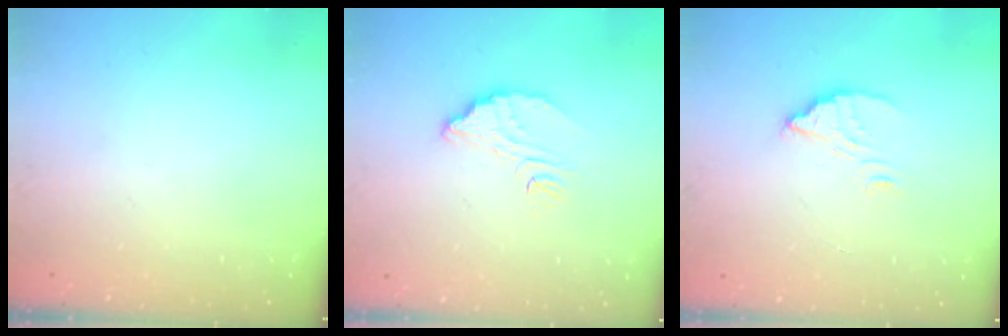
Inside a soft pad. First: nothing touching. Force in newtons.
{"total": 8.0, "press": 8.0, "slide": 0.7}
{"total": 3.4, "press": 3.4, "slide": 0.1}